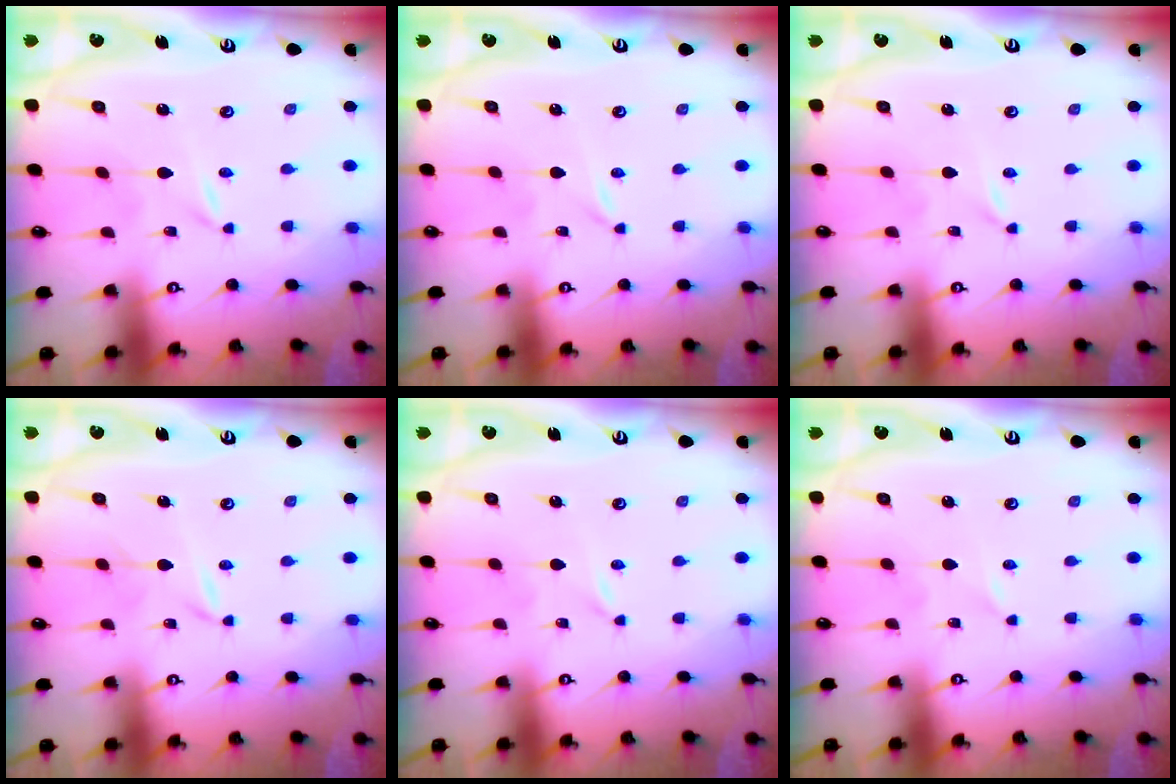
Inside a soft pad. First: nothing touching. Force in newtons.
{"total": 0.0}
{"total": 0.0}
{"total": 1.6, "press": 1.6, "slide": 0.2}
{"total": 0.0}
{"total": 0.0}